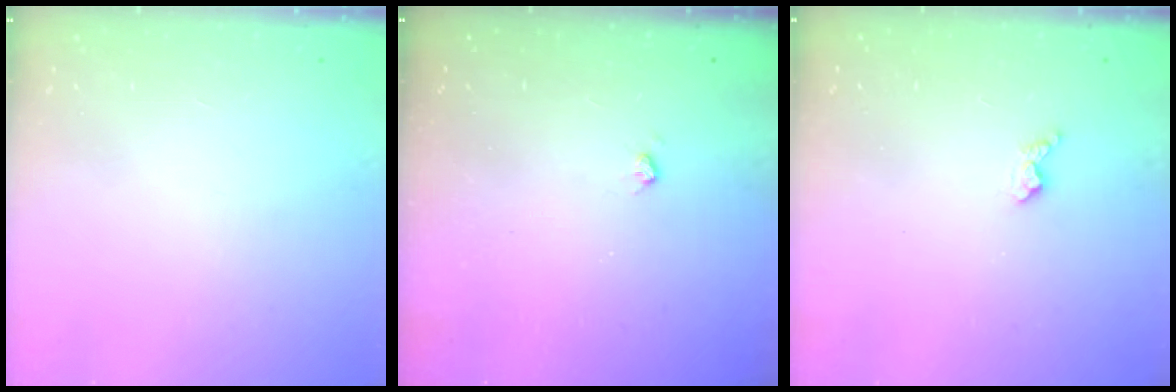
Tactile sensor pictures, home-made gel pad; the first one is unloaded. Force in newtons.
{"total": 3.4, "press": 3.3, "slide": 0.7}
{"total": 3.0, "press": 3.0, "slide": 0.5}